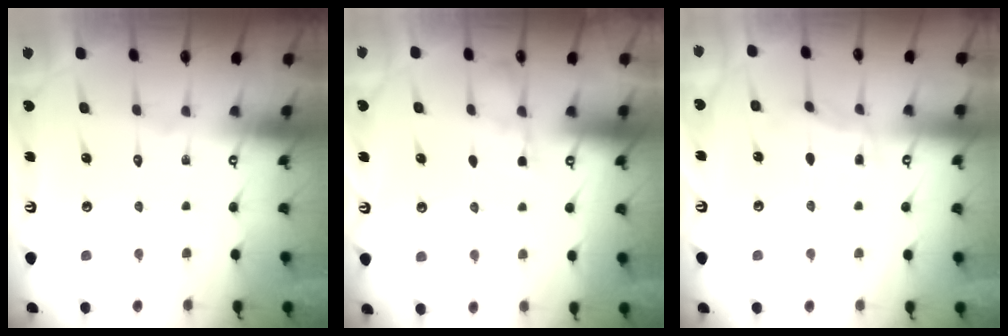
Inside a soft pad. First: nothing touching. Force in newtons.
{"total": 2.2, "press": 2.2, "slide": 0.3}
{"total": 2.9, "press": 2.9, "slide": 0.3}